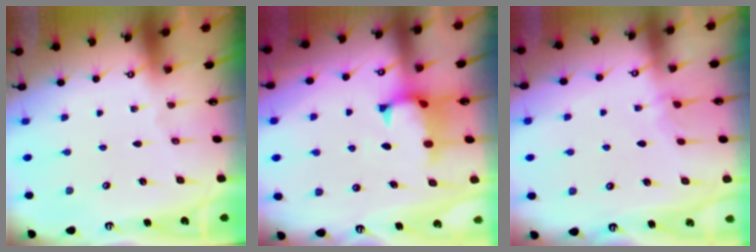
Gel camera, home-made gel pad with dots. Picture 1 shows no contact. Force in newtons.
{"total": 1.2, "press": 0.6, "slide": 1.0}
{"total": 1.8, "press": 1.8, "slide": 0.3}